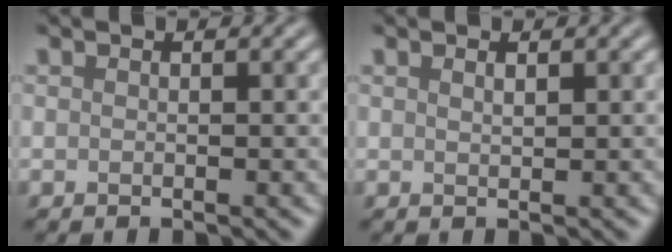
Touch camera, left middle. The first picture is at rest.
{"total": 0.7, "force": [0.5, 0.1, 0.4], "torque": [-0.007, -0.002, 0.009]}